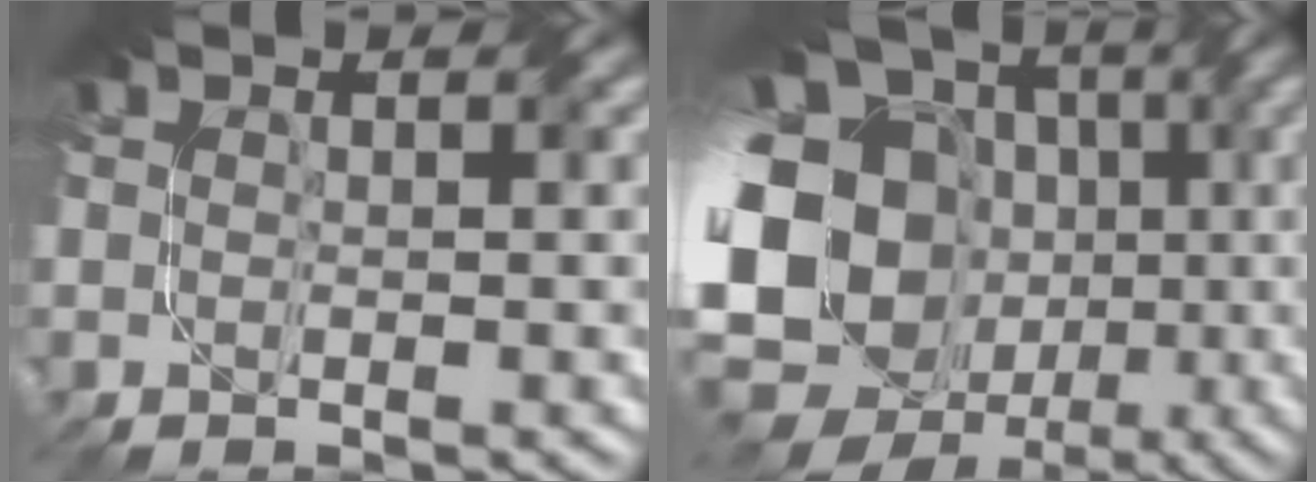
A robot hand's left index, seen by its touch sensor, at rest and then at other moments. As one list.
[{"total": 22.4, "force": [-2.6, 18.7, 12.0], "torque": [-0.224, -0.002, -0.085]}]